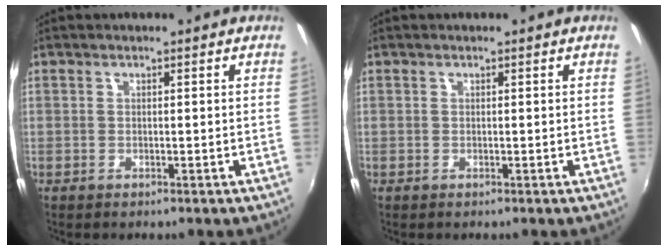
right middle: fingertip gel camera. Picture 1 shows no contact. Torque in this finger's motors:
{"motor_torque": [0.00, 0.00, 0.00, 0.00]}